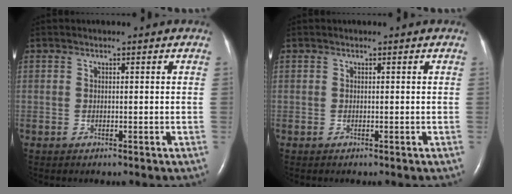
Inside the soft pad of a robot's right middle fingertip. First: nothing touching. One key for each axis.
{"total": 0.0}